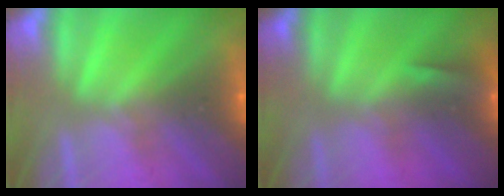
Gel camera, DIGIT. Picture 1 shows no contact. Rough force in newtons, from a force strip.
{"total": 4.7}